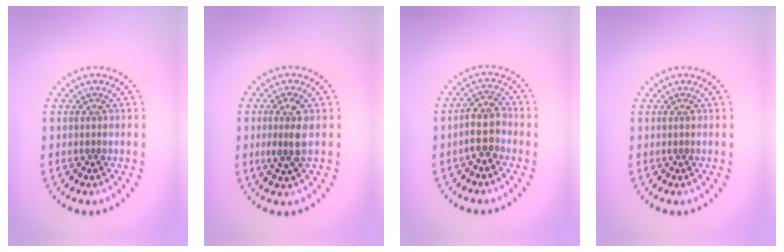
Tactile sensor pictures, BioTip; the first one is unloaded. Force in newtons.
{"total": 2.5, "press": 2.3, "slide": 0.9}
{"total": 2.9, "press": 2.6, "slide": 1.4}
{"total": 0.0}